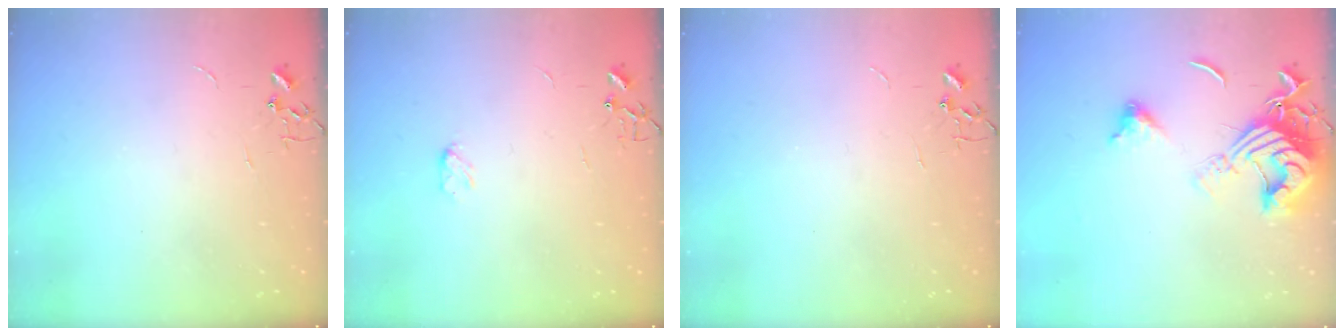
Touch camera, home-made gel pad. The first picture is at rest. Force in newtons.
{"total": 3.7, "press": 3.7, "slide": 0.5}
{"total": 0.0}
{"total": 15.6, "press": 15.5, "slide": 1.9}